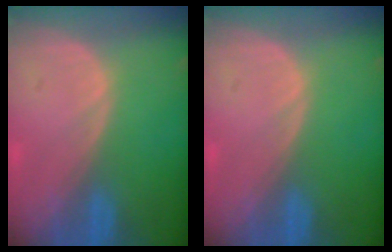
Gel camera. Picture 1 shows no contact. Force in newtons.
{"total": 0.0}